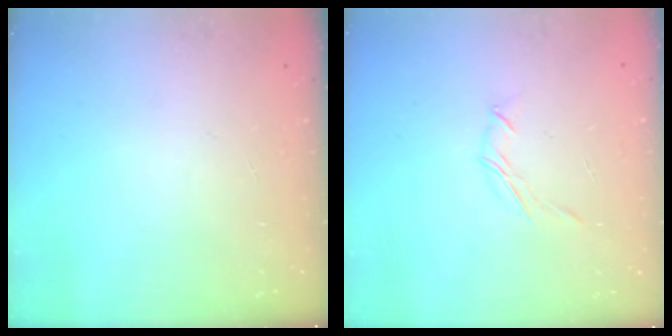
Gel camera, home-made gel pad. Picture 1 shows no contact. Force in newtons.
{"total": 3.6, "press": 3.5, "slide": 0.8}